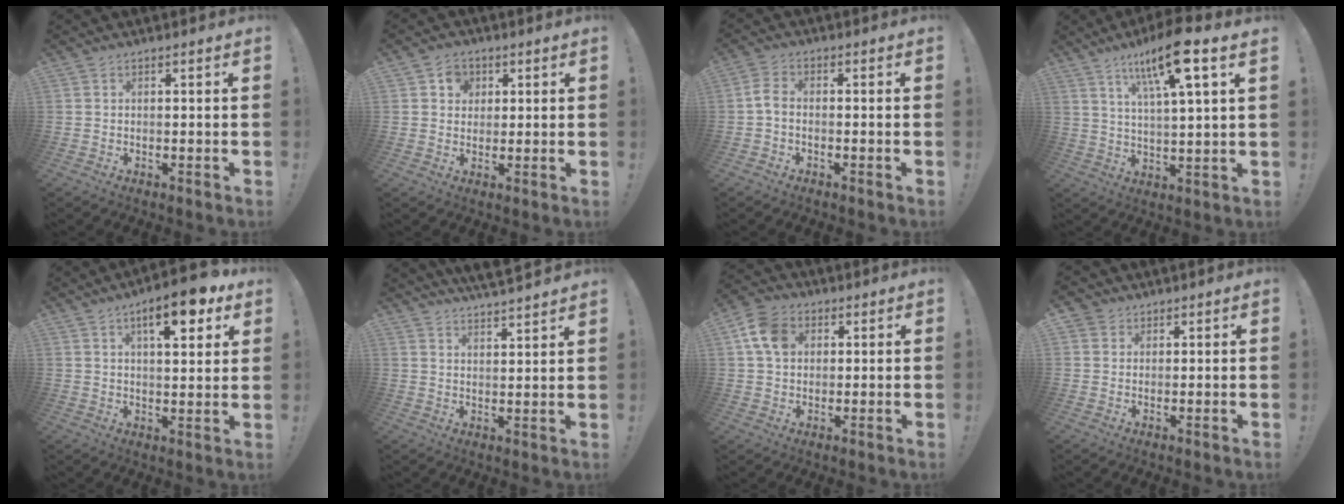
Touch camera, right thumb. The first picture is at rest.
{"total": 5.6, "force": [2.1, 4.8, 1.7], "torque": [-0.015, -0.007, 0.039]}
{"total": 4.2, "force": [-1.0, 2.7, 3.1], "torque": [-0.065, 0.009, -0.019]}
{"total": 13.2, "force": [7.3, 1.7, 10.9], "torque": [-0.180, -0.033, 0.111]}
{"total": 12.1, "force": [6.4, 4.2, 9.4], "torque": [-0.123, -0.028, 0.100]}
{"total": 5.6, "force": [5.2, 0.6, 1.8], "torque": [-0.027, -0.044, 0.091]}
{"total": 10.2, "force": [3.1, 7.8, 5.7], "torque": [-0.100, 0.005, 0.063]}
{"total": 2.7, "force": [1.8, 2.0, 0.3], "torque": [-0.007, -0.004, 0.034]}